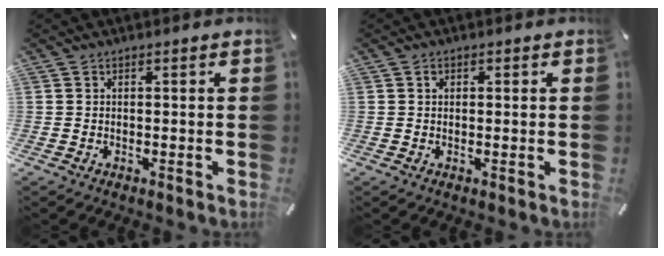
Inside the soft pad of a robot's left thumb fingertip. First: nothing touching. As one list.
[{"total": 0.9, "force": [0.2, 0.8, 0.4], "torque": [0.000, 0.001, 0.001]}]